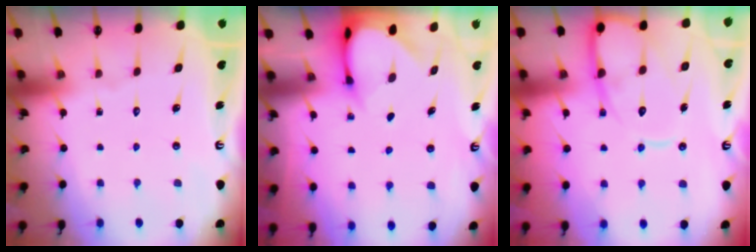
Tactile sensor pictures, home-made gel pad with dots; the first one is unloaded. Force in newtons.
{"total": 3.5, "press": 3.5, "slide": 0.2}
{"total": 11.9, "press": 11.8, "slide": 1.3}